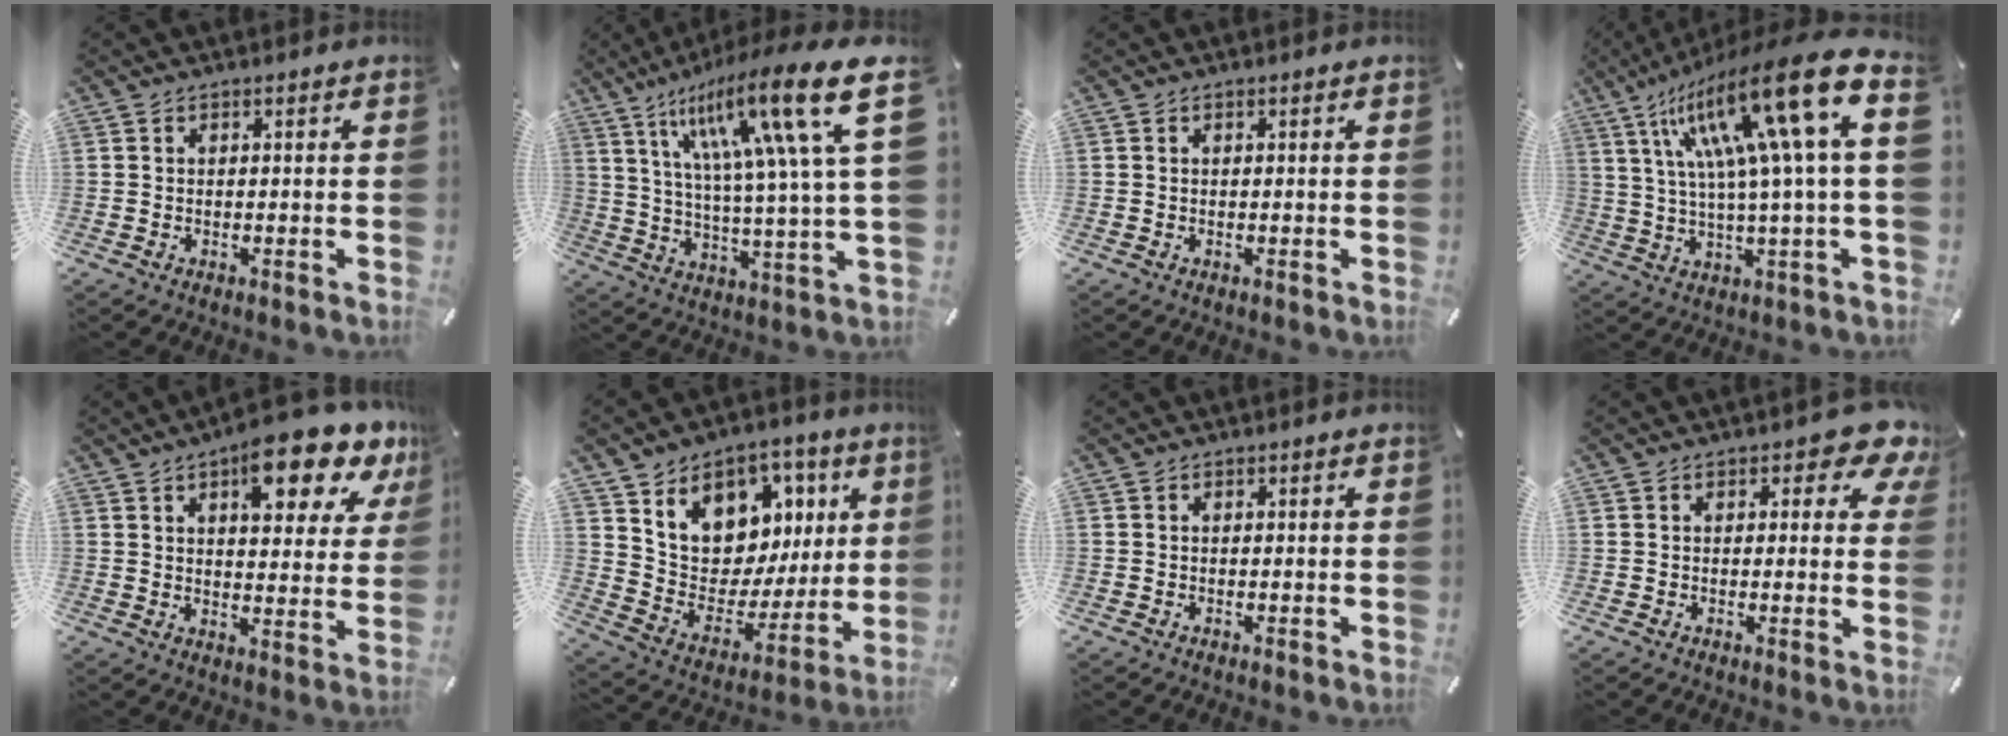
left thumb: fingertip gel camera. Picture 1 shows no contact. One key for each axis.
{"total": 27.8, "fx": 11.7, "fy": 5.0, "fz": 24.6, "tx": -0.408, "ty": -0.061, "tz": 0.175}
{"total": 0.0}
{"total": 24.3, "fx": 8.5, "fy": 2.7, "fz": 22.6, "tx": -0.410, "ty": -0.065, "tz": 0.117}
{"total": 14.2, "fx": 9.2, "fy": 5.6, "fz": 9.3, "tx": -0.113, "ty": -0.056, "tz": 0.151}
{"total": 12.1, "fx": 6.7, "fy": 9.4, "fz": 3.4, "tx": -0.050, "ty": -0.074, "tz": 0.120}
{"total": 0.0}
{"total": 6.6, "fx": 3.6, "fy": 3.1, "fz": 4.6, "tx": -0.052, "ty": -0.016, "tz": 0.054}